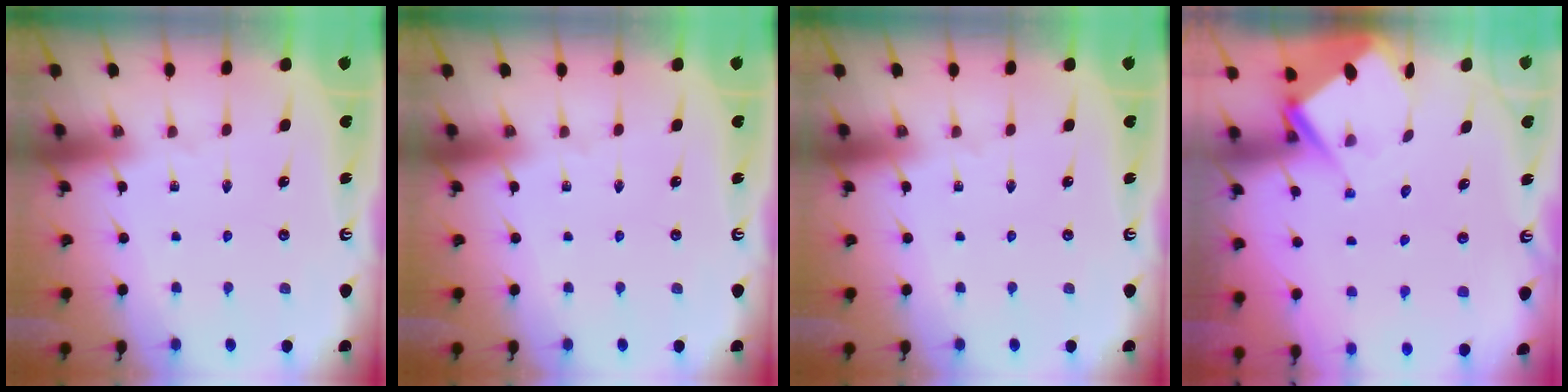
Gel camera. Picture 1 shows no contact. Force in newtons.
{"total": 0.0}
{"total": 0.0}
{"total": 5.9, "press": 5.9, "slide": 0.4}